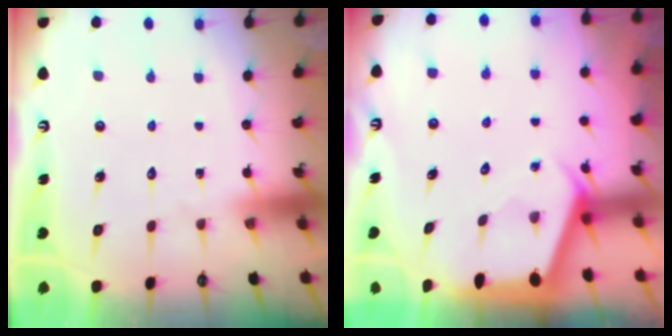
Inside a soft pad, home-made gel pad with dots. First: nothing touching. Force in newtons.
{"total": 2.4, "press": 2.4, "slide": 0.3}